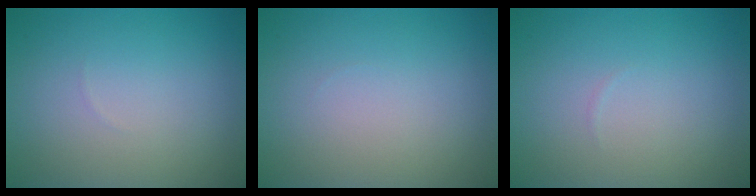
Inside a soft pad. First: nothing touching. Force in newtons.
{"total": 0.0}
{"total": 0.0}